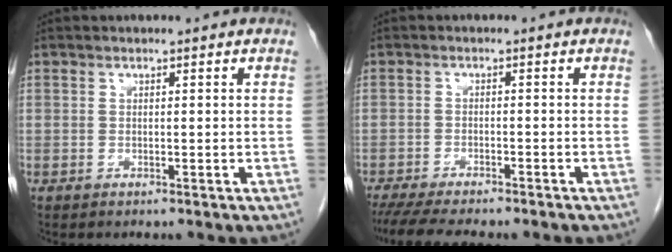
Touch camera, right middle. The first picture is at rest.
{"total": 10.1, "force": [-8.5, 1.5, 5.2], "torque": [-0.074, -0.010, -0.122]}